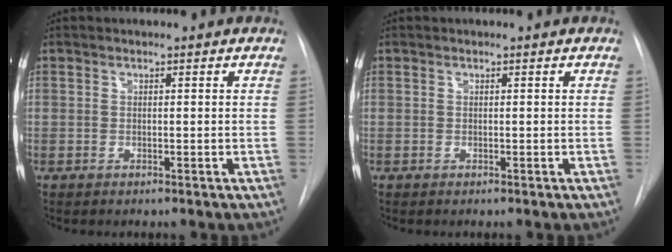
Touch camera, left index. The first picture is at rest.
{"total": 0.0}